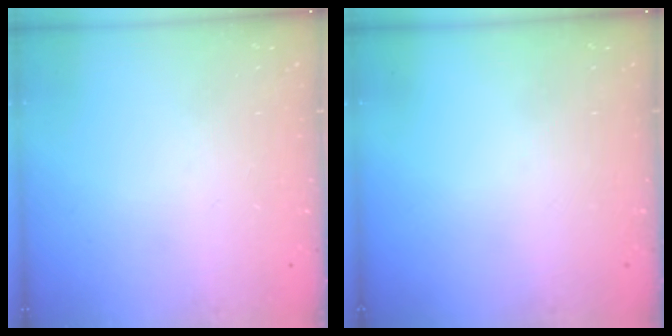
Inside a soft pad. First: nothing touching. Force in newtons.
{"total": 0.0}